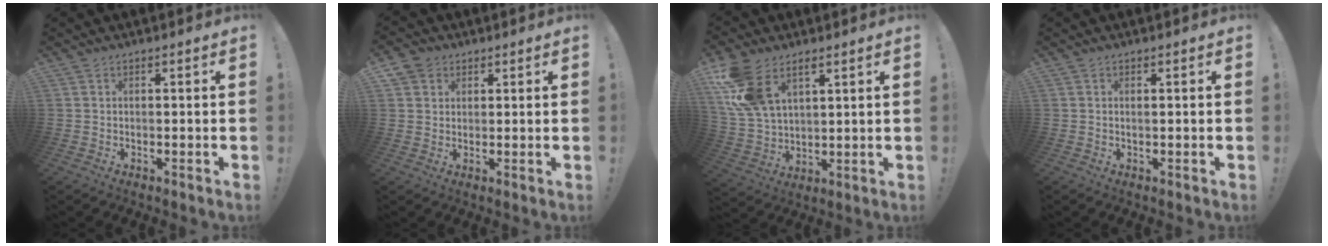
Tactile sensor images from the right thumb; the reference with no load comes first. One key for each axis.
{"total": 4.3, "fx": 2.1, "fy": 3.7, "fz": 0.7, "tx": -0.011, "ty": -0.007, "tz": 0.040}
{"total": 14.2, "fx": 7.1, "fy": 8.8, "fz": 8.6, "tx": -0.182, "ty": -0.023, "tz": 0.140}
{"total": 0.6, "fx": 0.4, "fy": -0.2, "fz": 0.5, "tx": -0.002, "ty": -0.004, "tz": 0.006}